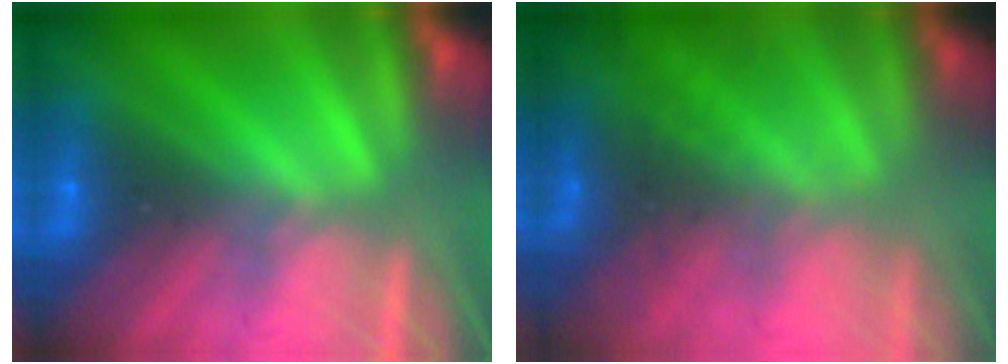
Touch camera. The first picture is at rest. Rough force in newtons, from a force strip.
{"total": 10.9}